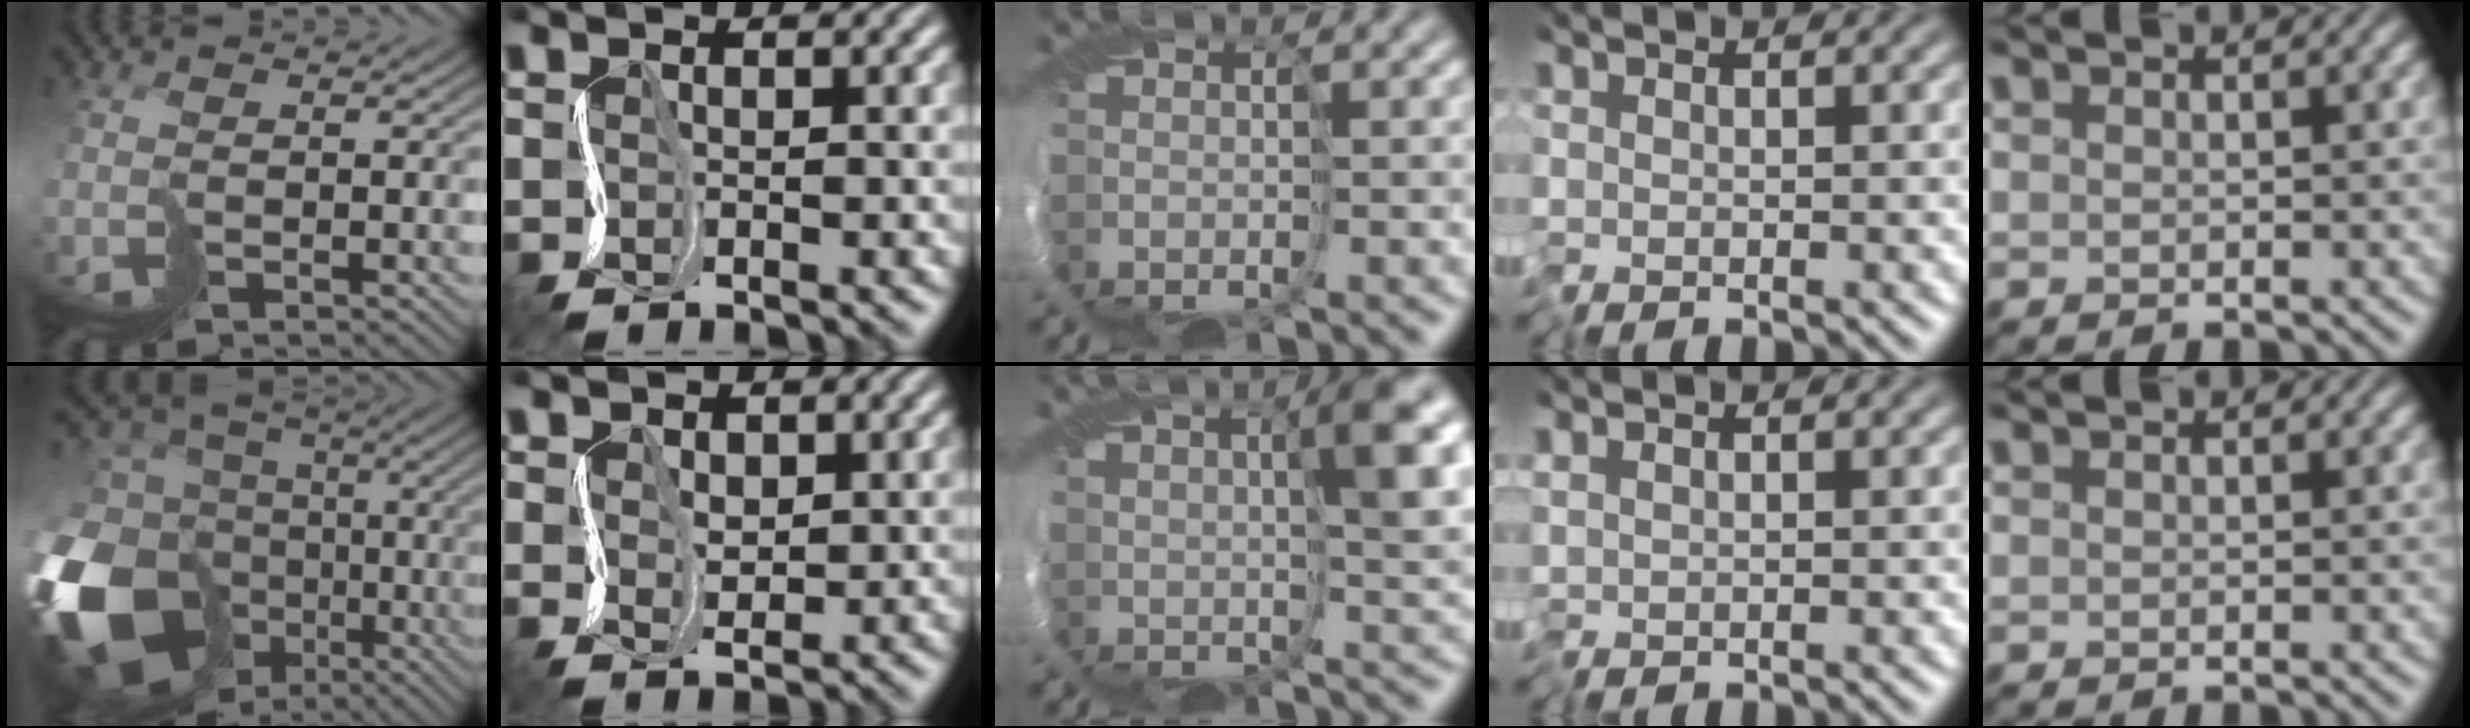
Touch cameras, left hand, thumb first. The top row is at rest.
{"thumb": {"total": 19.9, "force": [-5.1, 15.5, 11.4], "torque": [-0.320, -0.016, -0.038]}, "index": {"total": 2.3, "force": [1.1, 1.9, 0.9], "torque": [-0.027, 0.013, 0.011]}, "middle": {"total": 6.0, "force": [2.4, 0.7, 5.5], "torque": [-0.078, 0.008, 0.038]}, "ring": {"total": 0.6, "force": [0.0, 0.2, 0.6], "torque": [-0.013, 0.002, 0.000]}}